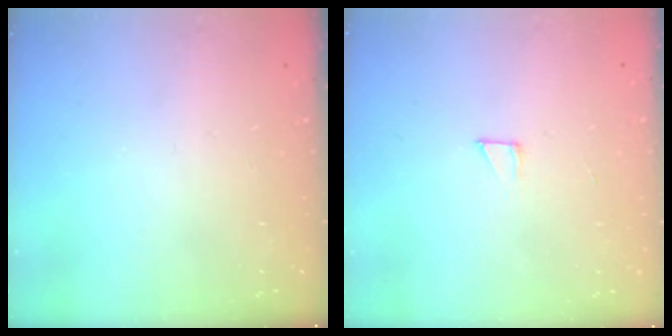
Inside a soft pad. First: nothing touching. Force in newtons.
{"total": 2.6, "press": 2.6, "slide": 0.1}